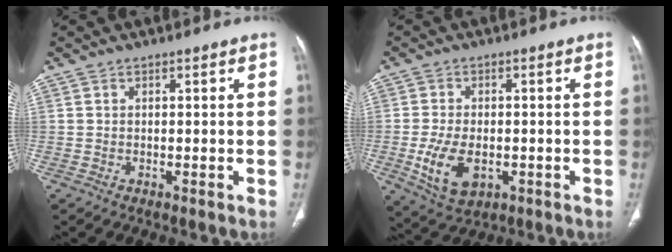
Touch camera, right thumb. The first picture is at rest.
{"total": 8.9, "force": [-2.2, 5.3, 6.8], "torque": [-0.125, -0.004, -0.027]}